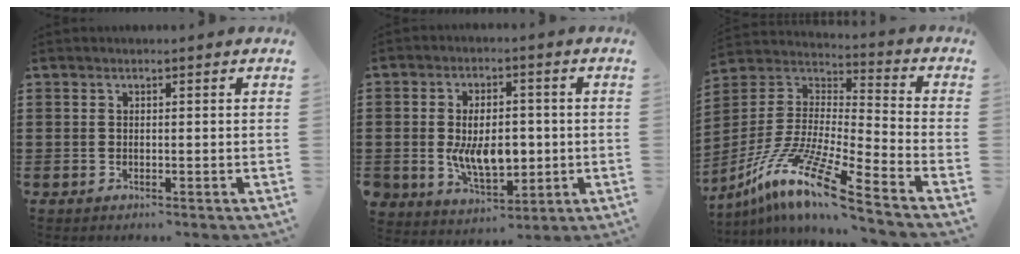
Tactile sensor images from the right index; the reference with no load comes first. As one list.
[{"total": 9.0, "force": [-0.7, 5.5, 7.1], "torque": [-0.124, -0.004, -0.014]}, {"total": 13.4, "force": [-10.2, 0.7, 8.6], "torque": [-0.189, -0.004, -0.203]}]